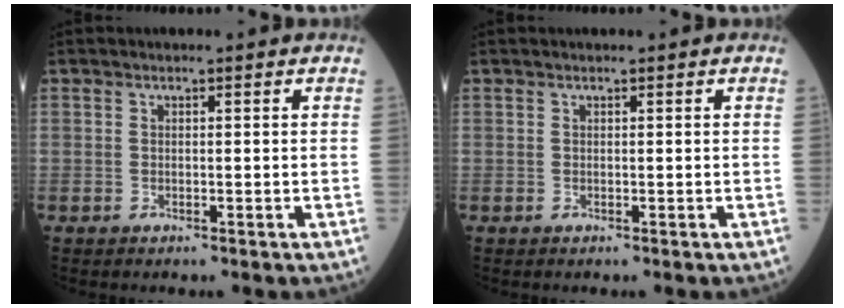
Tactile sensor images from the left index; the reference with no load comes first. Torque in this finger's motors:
{"motor_torque": [0.07, 0.27, -0.11, 0.01]}